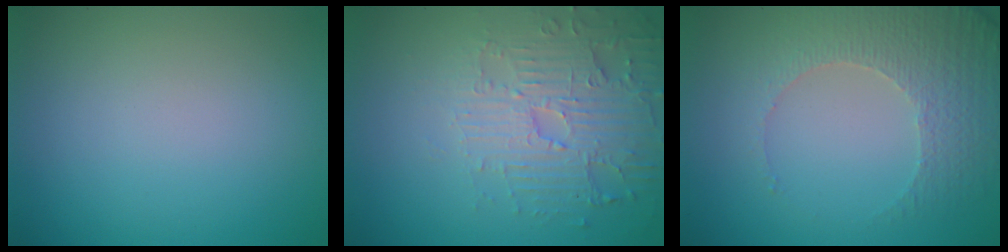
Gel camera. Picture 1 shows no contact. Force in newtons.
{"total": 5.0, "press": 3.9, "slide": 3.2}
{"total": 4.7, "press": 3.5, "slide": 3.1}